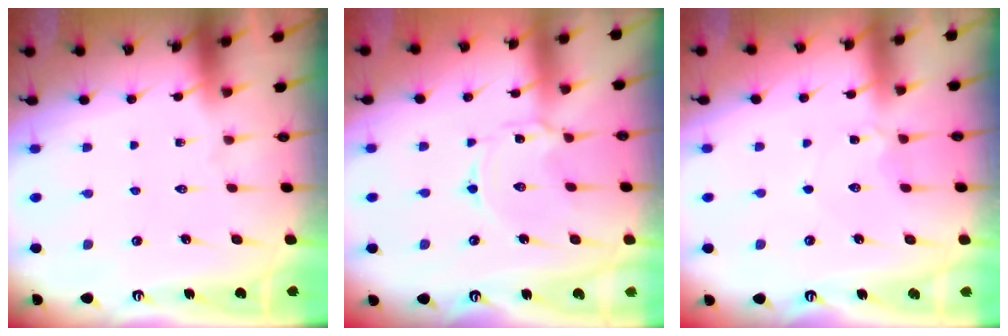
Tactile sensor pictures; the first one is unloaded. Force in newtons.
{"total": 1.7, "press": 1.7, "slide": 0.3}
{"total": 2.3, "press": 2.3, "slide": 0.2}